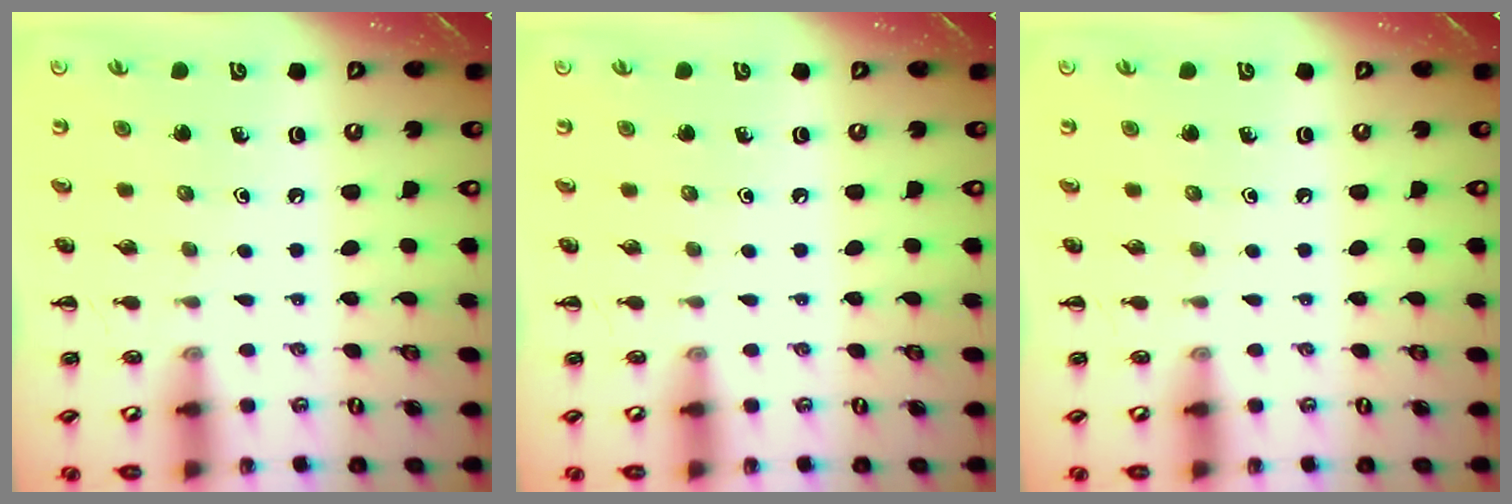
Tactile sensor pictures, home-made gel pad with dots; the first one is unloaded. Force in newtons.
{"total": 0.0}
{"total": 0.0}